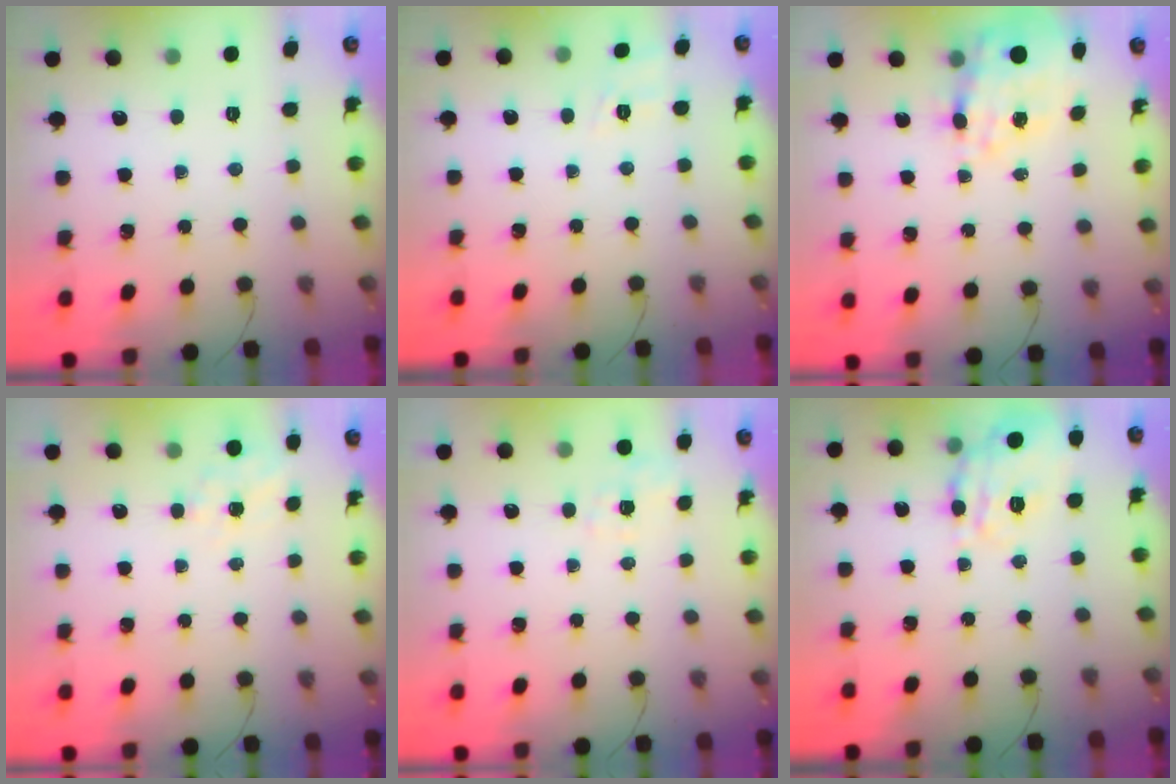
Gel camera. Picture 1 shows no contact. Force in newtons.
{"total": 8.5, "press": 8.1, "slide": 2.3}
{"total": 16.9, "press": 16.6, "slide": 3.4}
{"total": 5.1, "press": 4.9, "slide": 1.5}
{"total": 2.3, "press": 1.6, "slide": 1.6}
{"total": 14.4, "press": 14.4, "slide": 1.1}